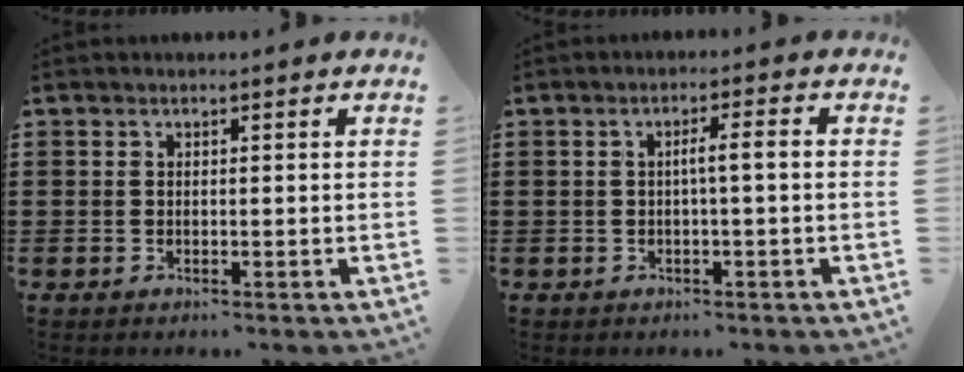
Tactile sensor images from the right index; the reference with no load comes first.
{"total": 2.7, "force": [-0.4, -0.4, 2.6], "torque": [-0.044, -0.004, -0.011]}